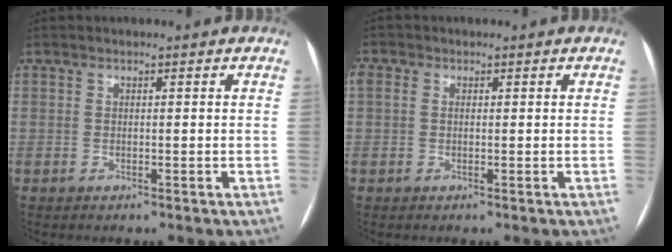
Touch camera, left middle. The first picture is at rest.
{"total": 1.7, "force": [0.4, 1.2, 1.1], "torque": [-0.038, 0.017, 0.011]}